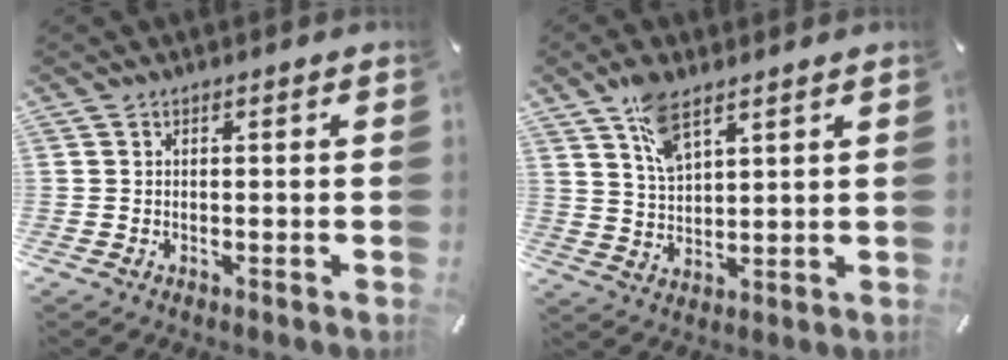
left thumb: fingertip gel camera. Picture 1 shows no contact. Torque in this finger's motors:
{"motor_torque": [1.51, 0.58, 0.88, -0.73, 0.11]}